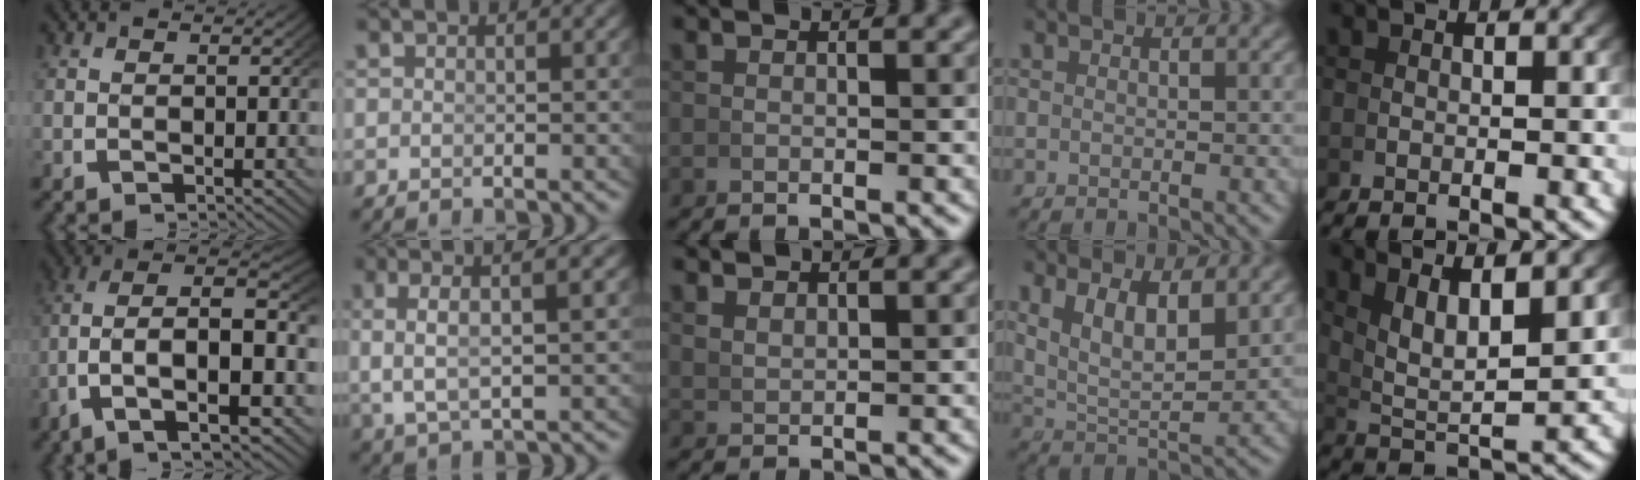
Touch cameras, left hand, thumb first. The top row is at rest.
{"thumb": {"total": 12.0, "force": [-1.3, 7.2, 9.5], "torque": [-0.201, -0.047, -0.007]}, "index": {"total": 5.6, "force": [1.9, 1.9, 5.0], "torque": [-0.086, 0.017, 0.038]}, "middle": {"total": 2.0, "force": [1.9, 0.1, 0.4], "torque": [-0.004, 0.002, 0.044]}, "ring": {"total": 7.3, "force": [2.4, 5.1, 4.7], "torque": [-0.102, -0.015, 0.040]}, "little": {"total": 6.8, "force": [3.2, 2.9, 5.2], "torque": [-0.099, -0.012, 0.064]}}